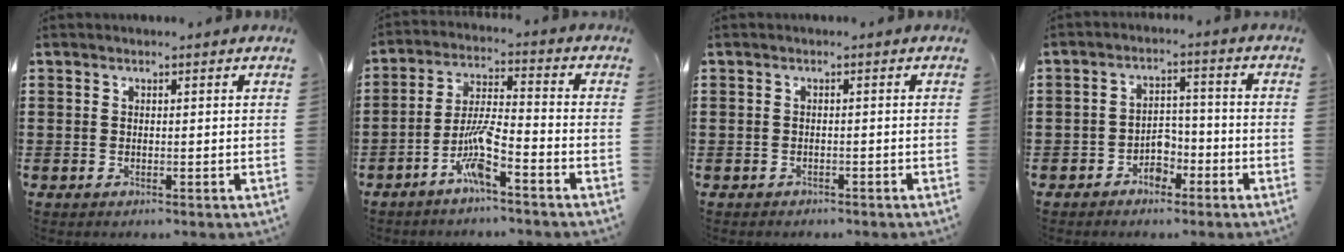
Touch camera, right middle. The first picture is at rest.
{"total": 7.1, "force": [-4.3, 0.9, 5.6], "torque": [-0.127, -0.005, -0.088]}
{"total": 0.8, "force": [-0.7, 0.3, -0.1], "torque": [-0.002, 0.002, -0.016]}
{"total": 3.4, "force": [-2.6, 1.8, 1.0], "torque": [-0.025, 0.007, -0.056]}